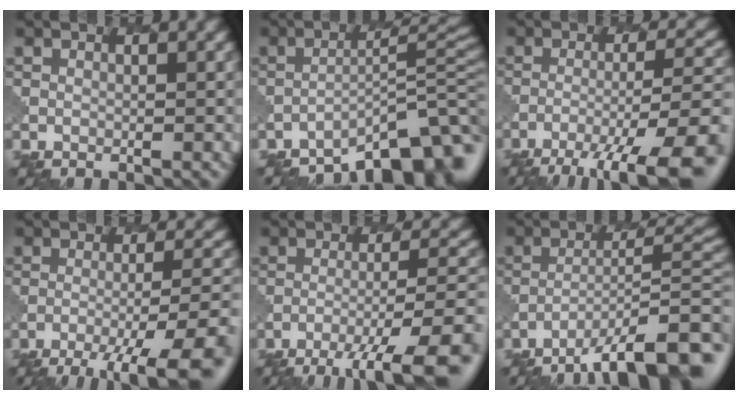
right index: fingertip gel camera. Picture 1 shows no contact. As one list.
[{"total": 9.3, "force": [-7.4, 2.1, 5.2], "torque": [-0.064, 0.011, -0.124]}, {"total": 9.5, "force": [-6.5, 1.9, 6.6], "torque": [-0.115, 0.001, -0.102]}, {"total": 7.8, "force": [-5.0, 1.7, 5.7], "torque": [-0.093, -0.003, -0.078]}, {"total": 9.4, "force": [-6.3, 1.9, 6.7], "torque": [-0.109, 0.004, -0.099]}, {"total": 10.7, "force": [-7.5, 2.4, 7.3], "torque": [-0.109, 0.010, -0.127]}]